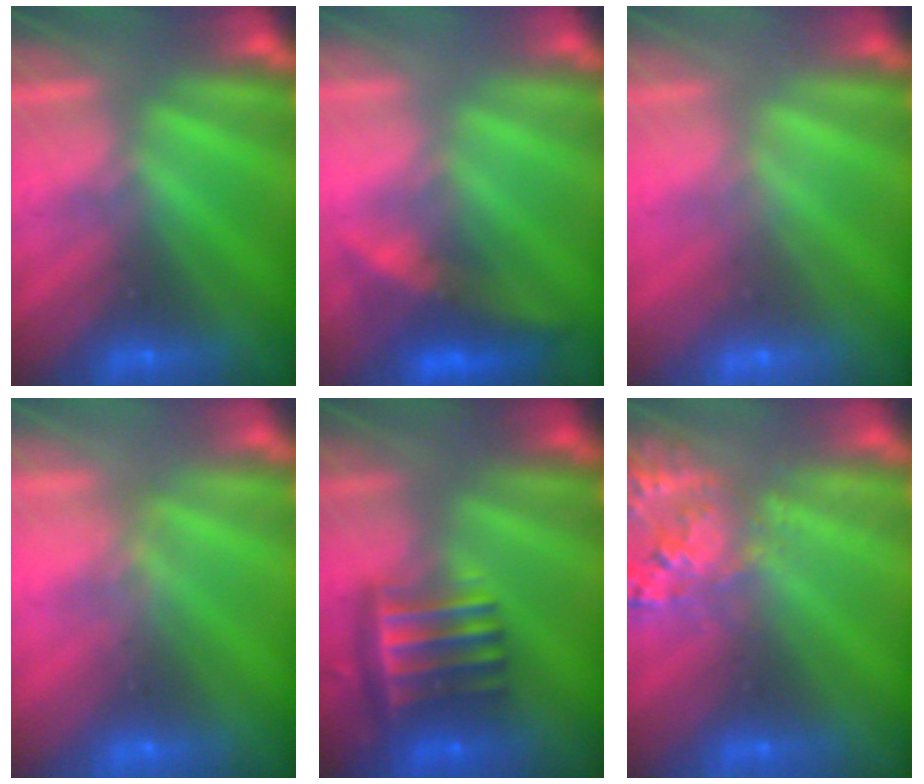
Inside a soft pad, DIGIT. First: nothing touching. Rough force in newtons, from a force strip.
{"total": 3.0}
{"total": 1.6}
{"total": 4.6}
{"total": 7.0}
{"total": 2.6}